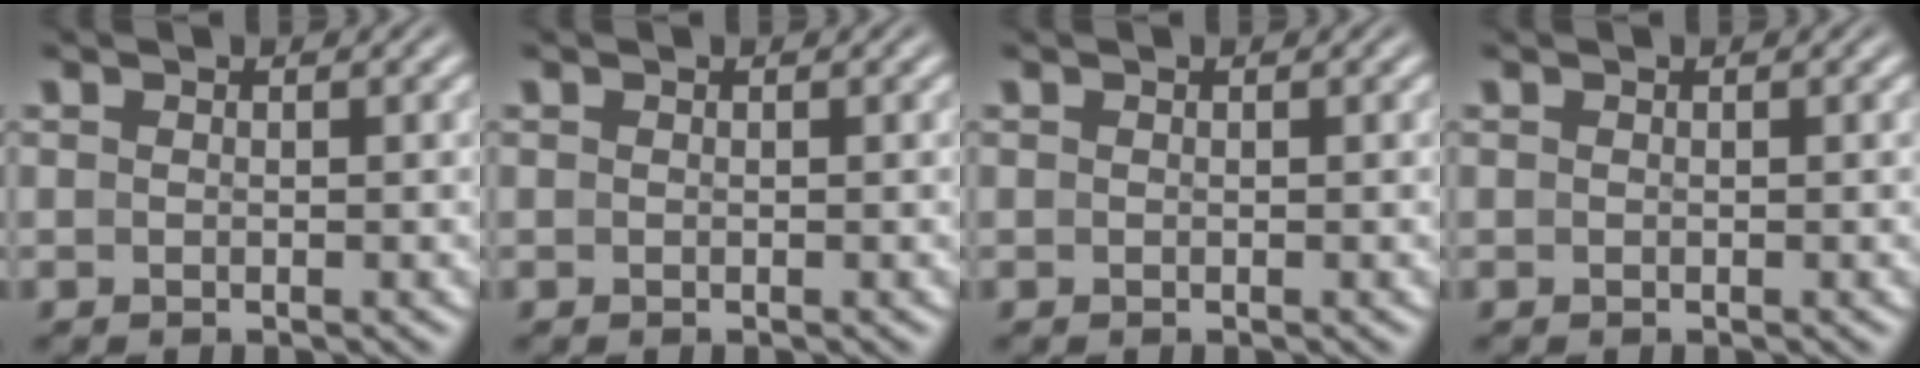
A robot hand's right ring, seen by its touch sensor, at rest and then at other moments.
{"total": 0.0}
{"total": 0.0}
{"total": 0.0}